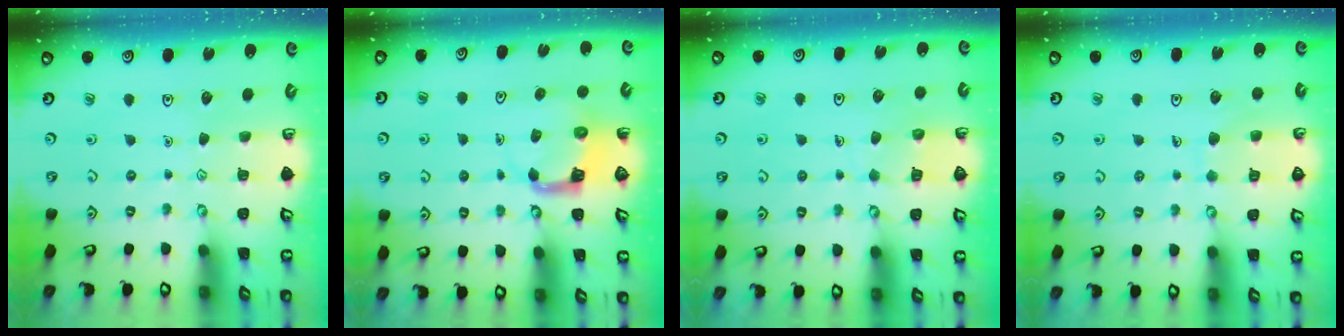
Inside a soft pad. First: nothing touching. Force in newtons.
{"total": 4.2, "press": 4.1, "slide": 0.4}
{"total": 5.4, "press": 5.4, "slide": 0.4}
{"total": 5.9, "press": 5.9, "slide": 0.4}